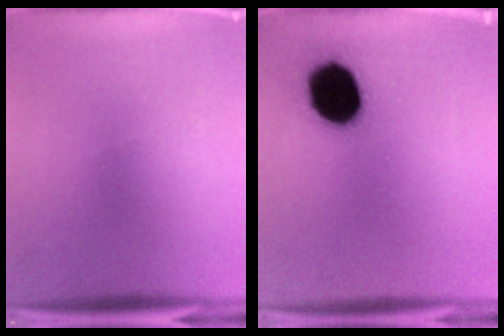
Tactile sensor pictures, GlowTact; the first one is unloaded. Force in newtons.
{"total": 16.8}